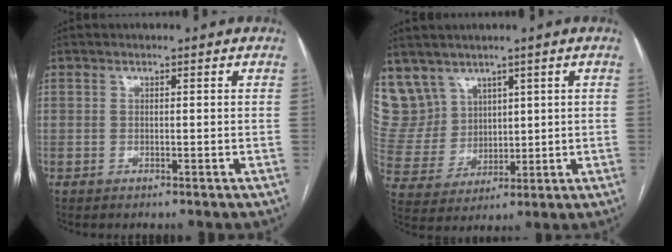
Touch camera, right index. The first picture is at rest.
{"total": 9.1, "force": [6.2, 6.6, 0.6], "torque": [-0.029, 0.028, 0.147]}